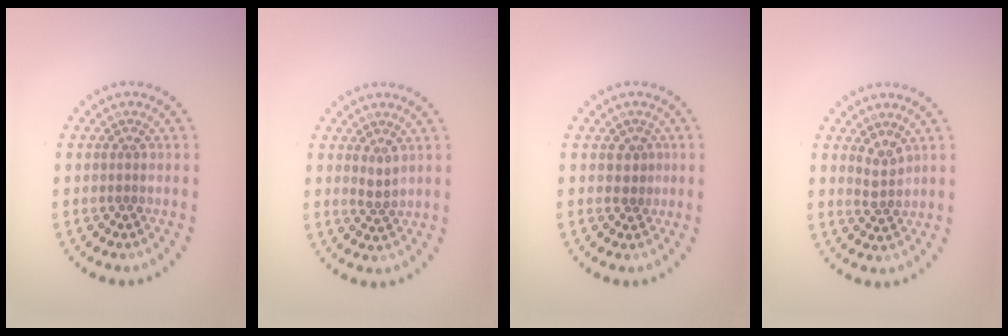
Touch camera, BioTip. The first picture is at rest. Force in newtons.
{"total": 1.1, "press": 0.9, "slide": 0.6}
{"total": 1.3, "press": 1.1, "slide": 0.6}
{"total": 1.8, "press": 1.2, "slide": 1.3}